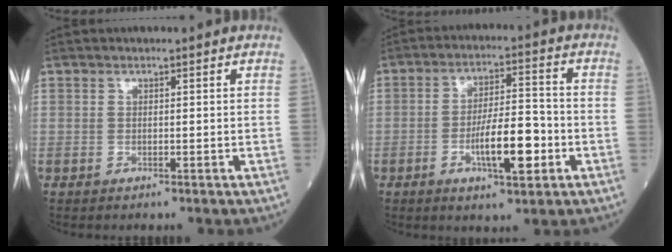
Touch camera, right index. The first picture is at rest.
{"total": 9.2, "force": [-3.1, 2.0, 8.4], "torque": [-0.145, 0.004, -0.051]}